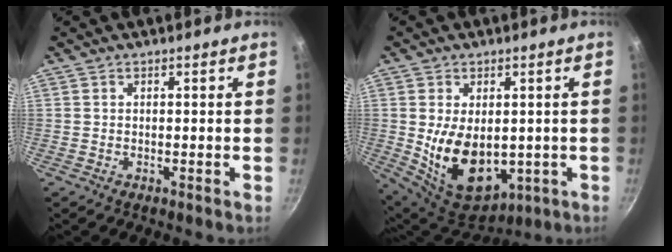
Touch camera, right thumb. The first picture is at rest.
{"total": 14.7, "force": [-0.9, 9.4, 11.3], "torque": [-0.170, -0.023, 0.014]}